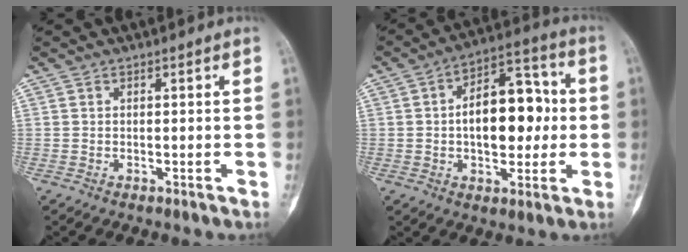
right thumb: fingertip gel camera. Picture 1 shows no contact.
{"total": 15.3, "force": [0.1, 9.0, 12.4], "torque": [-0.143, 0.032, -0.004]}